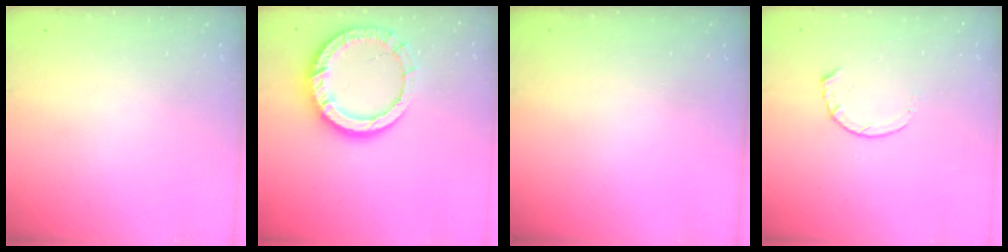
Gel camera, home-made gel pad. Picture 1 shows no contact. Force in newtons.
{"total": 13.2, "press": 13.1, "slide": 1.6}
{"total": 0.0}
{"total": 4.6, "press": 4.6, "slide": 0.5}